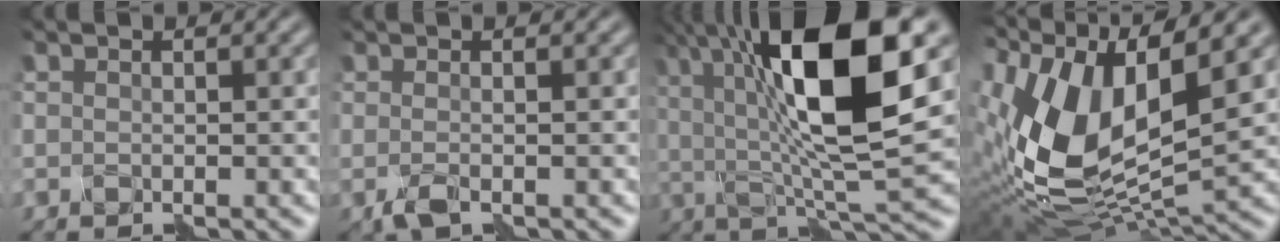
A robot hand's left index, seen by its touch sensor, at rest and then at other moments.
{"total": 2.3, "force": [-0.5, 0.4, 2.1], "torque": [-0.037, 0.003, -0.011]}
{"total": 13.7, "force": [3.4, 3.5, 12.8], "torque": [-0.222, 0.009, 0.054]}
{"total": 14.1, "force": [2.5, 6.9, 12.0], "torque": [-0.263, 0.001, 0.042]}